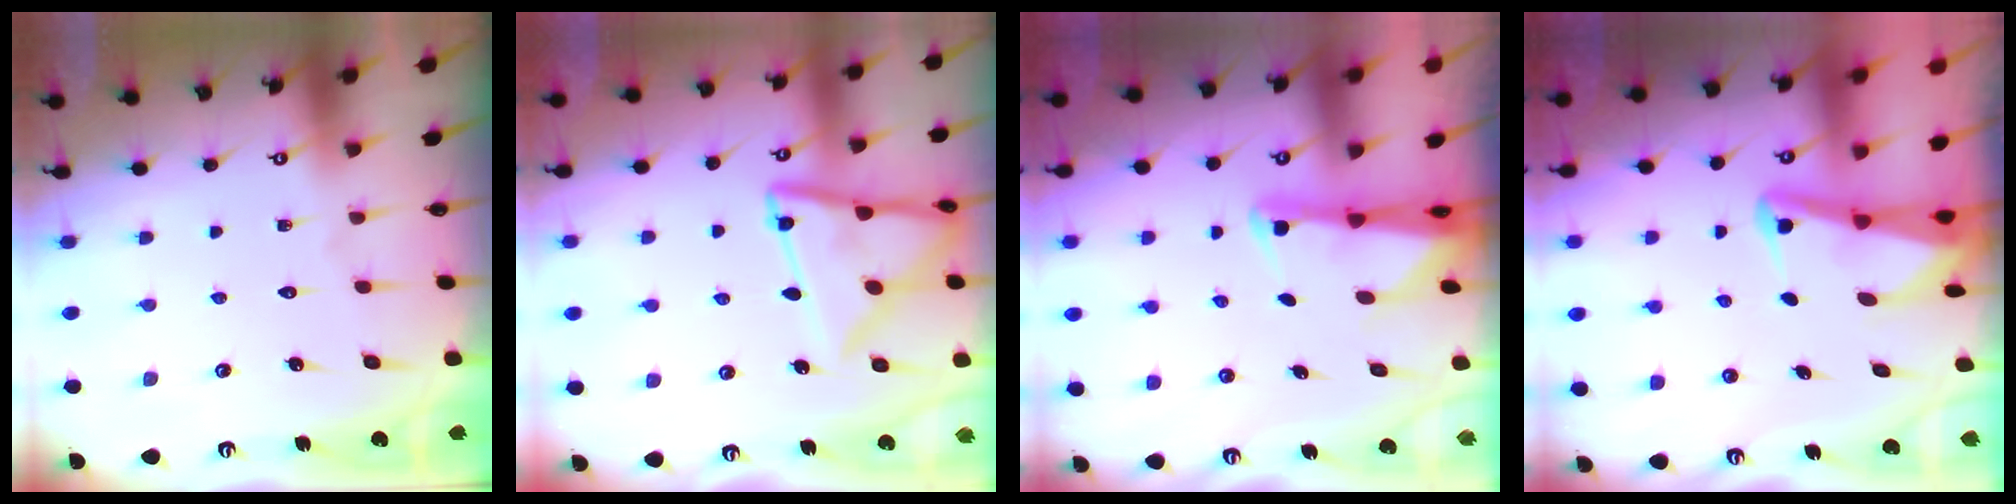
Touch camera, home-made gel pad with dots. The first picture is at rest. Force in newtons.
{"total": 15.5, "press": 15.5, "slide": 1.3}
{"total": 2.7, "press": 2.6, "slide": 0.5}
{"total": 3.3, "press": 3.2, "slide": 0.8}